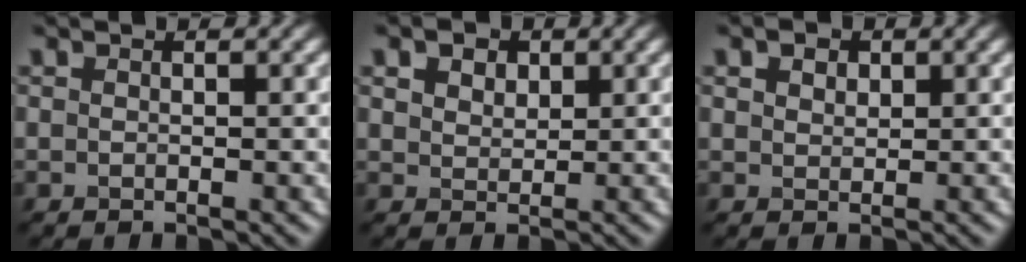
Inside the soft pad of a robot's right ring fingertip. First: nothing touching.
{"total": 4.3, "force": [2.5, 2.6, 2.2], "torque": [-0.046, 0.018, 0.030]}
{"total": 2.6, "force": [1.6, 1.6, 1.3], "torque": [-0.021, 0.012, 0.011]}